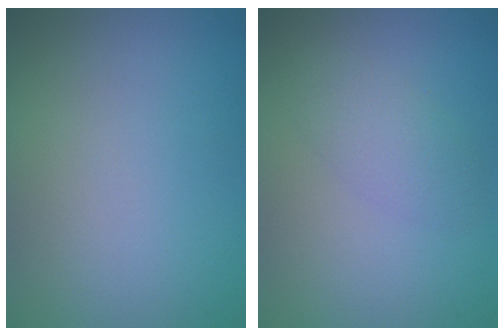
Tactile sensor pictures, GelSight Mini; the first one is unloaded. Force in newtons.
{"total": 2.3, "press": 2.3, "slide": 0.0}